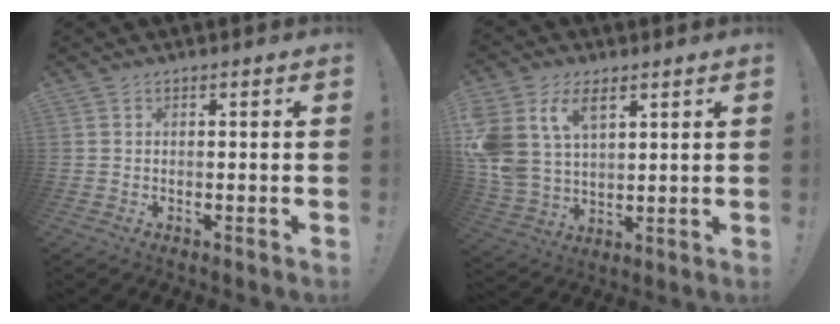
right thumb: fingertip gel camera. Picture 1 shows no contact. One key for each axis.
{"total": 13.7, "fx": 6.9, "fy": 9.0, "fz": 7.8, "tx": -0.163, "ty": -0.033, "tz": 0.134}